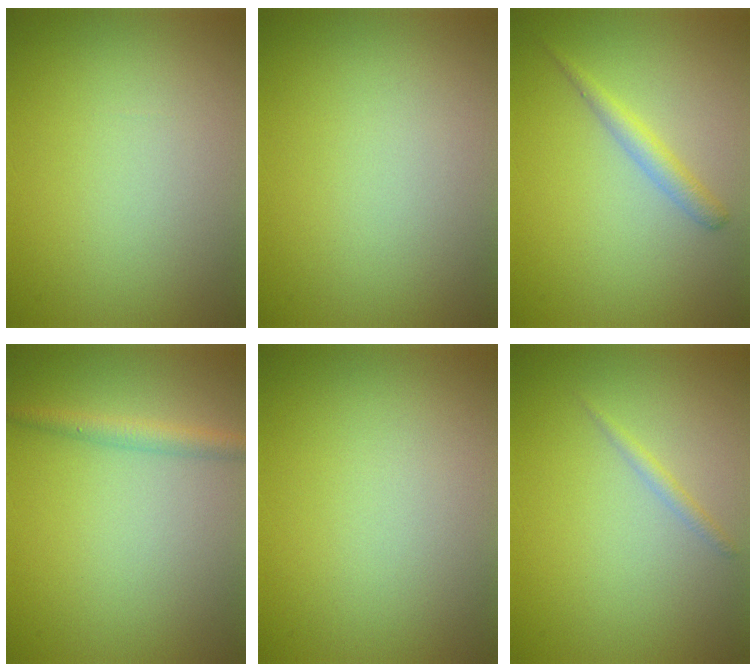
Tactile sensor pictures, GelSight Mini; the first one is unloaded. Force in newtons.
{"total": 0.0}
{"total": 1.8, "press": 1.8, "slide": 0.1}
{"total": 2.0, "press": 2.0, "slide": 0.0}
{"total": 0.0}
{"total": 0.9, "press": 0.9, "slide": 0.1}